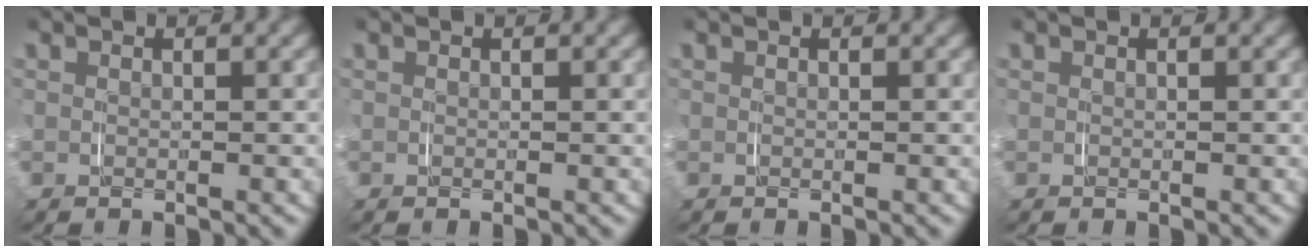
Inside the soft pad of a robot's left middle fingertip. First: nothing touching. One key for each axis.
{"total": 0.0}
{"total": 0.0}
{"total": 0.0}